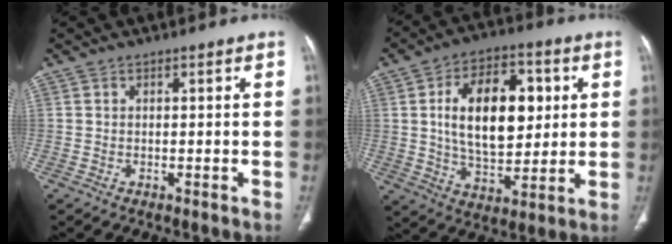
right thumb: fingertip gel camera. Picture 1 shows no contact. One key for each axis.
{"total": 18.4, "fx": 3.4, "fy": 10.5, "fz": 14.7, "tx": -0.201, "ty": -0.003, "tz": 0.059}